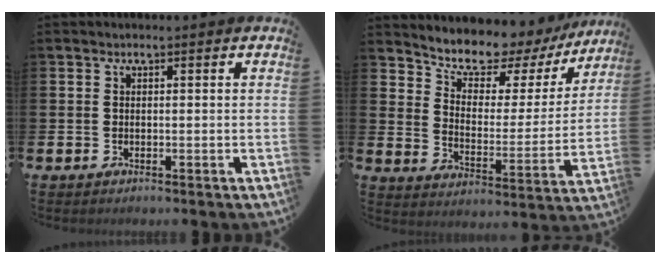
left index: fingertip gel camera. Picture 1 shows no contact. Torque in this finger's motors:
{"motor_torque": [1.25, -0.89, 0.26, 0.09]}